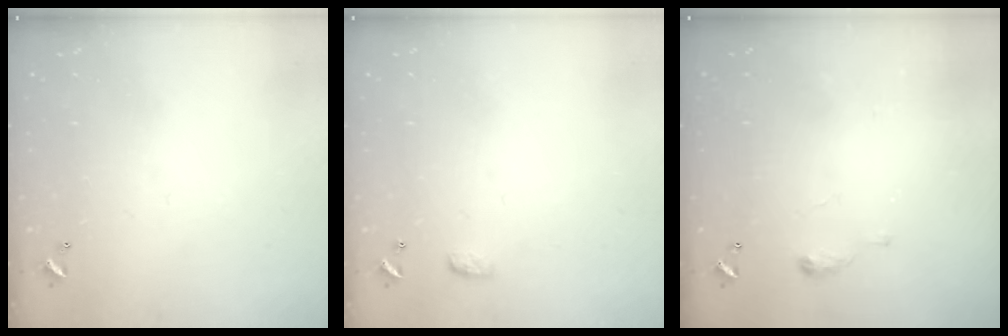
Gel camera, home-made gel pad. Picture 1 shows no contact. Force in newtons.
{"total": 3.4, "press": 3.4, "slide": 0.5}
{"total": 4.8, "press": 4.7, "slide": 0.6}